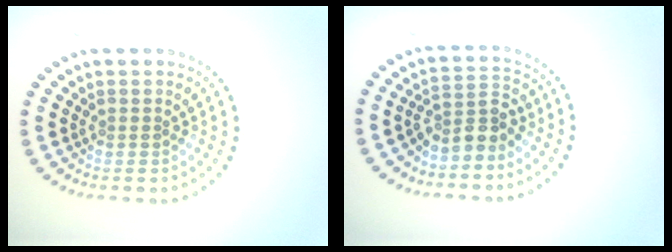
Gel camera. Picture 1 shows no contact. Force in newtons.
{"total": 2.6, "press": 2.2, "slide": 1.5}